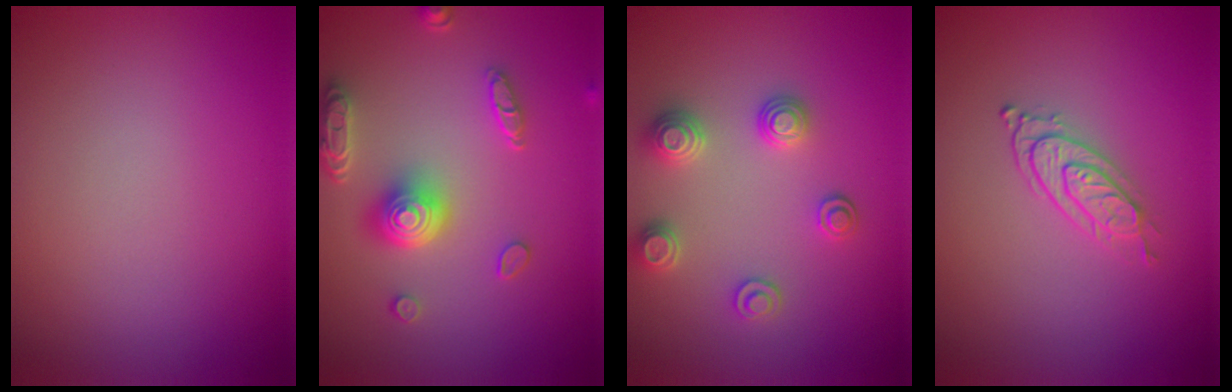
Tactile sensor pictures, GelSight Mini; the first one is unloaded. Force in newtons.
{"total": 4.9, "press": 3.9, "slide": 2.9}
{"total": 2.9, "press": 2.8, "slide": 0.6}
{"total": 2.7, "press": 2.1, "slide": 1.6}